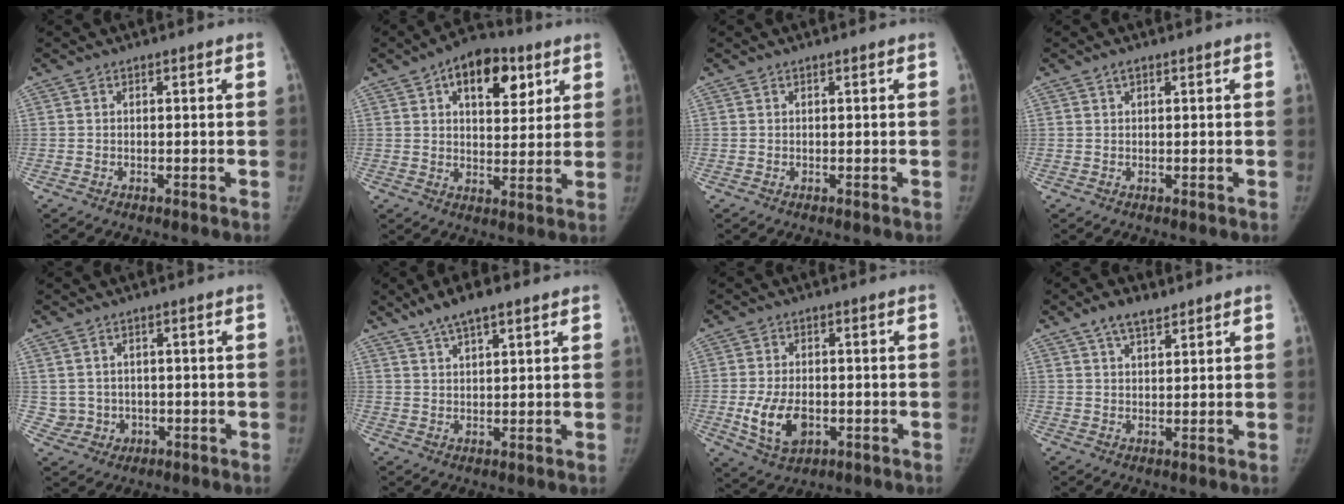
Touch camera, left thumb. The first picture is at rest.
{"total": 13.3, "force": [6.1, 7.5, 9.1], "torque": [-0.089, -0.011, 0.088]}
{"total": 0.0}
{"total": 1.0, "force": [0.6, 0.5, 0.6], "torque": [-0.008, 0.000, 0.010]}
{"total": 4.6, "force": [0.0, 4.4, 1.1], "torque": [-0.003, 0.003, 0.013]}
{"total": 7.0, "force": [4.8, 2.1, 4.6], "torque": [-0.077, -0.007, 0.085]}
{"total": 9.0, "force": [-2.0, 5.7, 6.6], "torque": [-0.115, -0.002, -0.025]}
{"total": 5.1, "force": [3.6, 2.3, 2.8], "torque": [-0.036, -0.014, 0.065]}